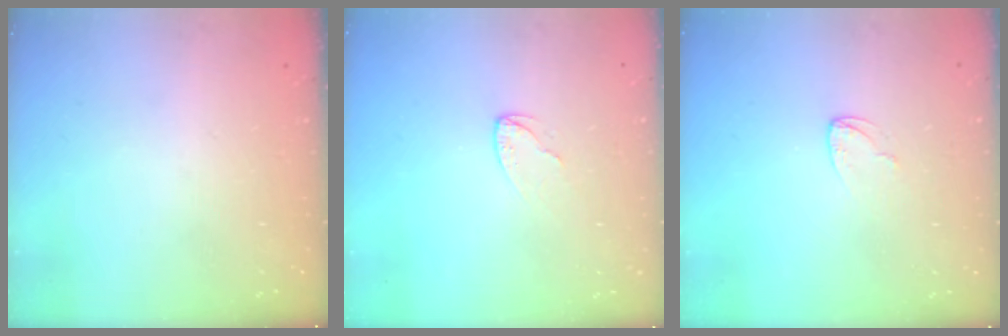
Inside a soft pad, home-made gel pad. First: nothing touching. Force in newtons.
{"total": 3.0, "press": 3.0, "slide": 0.3}
{"total": 3.9, "press": 3.9, "slide": 0.4}